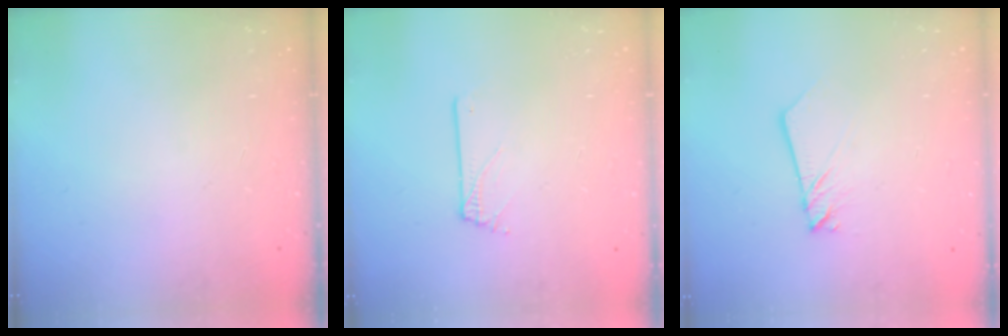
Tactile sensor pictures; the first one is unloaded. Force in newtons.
{"total": 0.6, "press": 0.6, "slide": 0.1}
{"total": 2.7, "press": 2.6, "slide": 0.3}